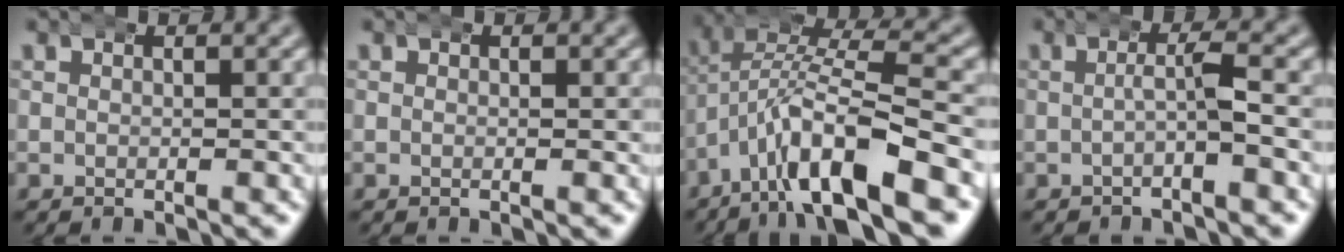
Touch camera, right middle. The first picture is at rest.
{"total": 0.0}
{"total": 8.4, "force": [-2.4, 3.9, 7.0], "torque": [-0.129, -0.009, -0.040]}
{"total": 1.8, "force": [-0.6, 0.0, 1.7], "torque": [-0.024, 0.008, -0.015]}